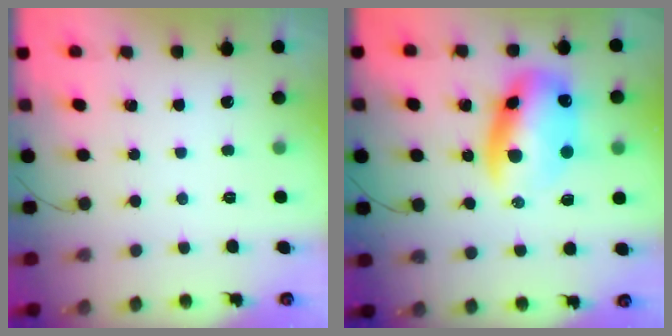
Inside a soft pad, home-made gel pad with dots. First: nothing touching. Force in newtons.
{"total": 13.8, "press": 13.4, "slide": 3.2}